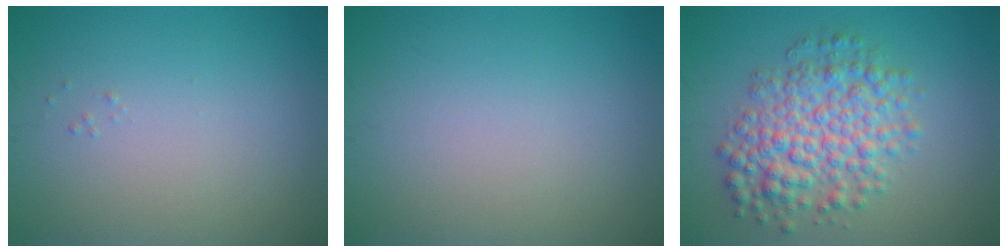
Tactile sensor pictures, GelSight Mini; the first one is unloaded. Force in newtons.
{"total": 0.0}
{"total": 6.3, "press": 6.3, "slide": 0.1}